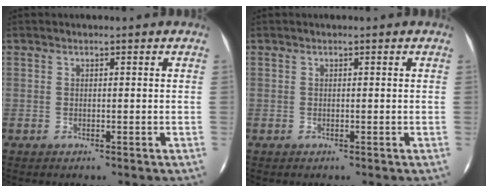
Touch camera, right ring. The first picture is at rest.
{"total": 0.0}